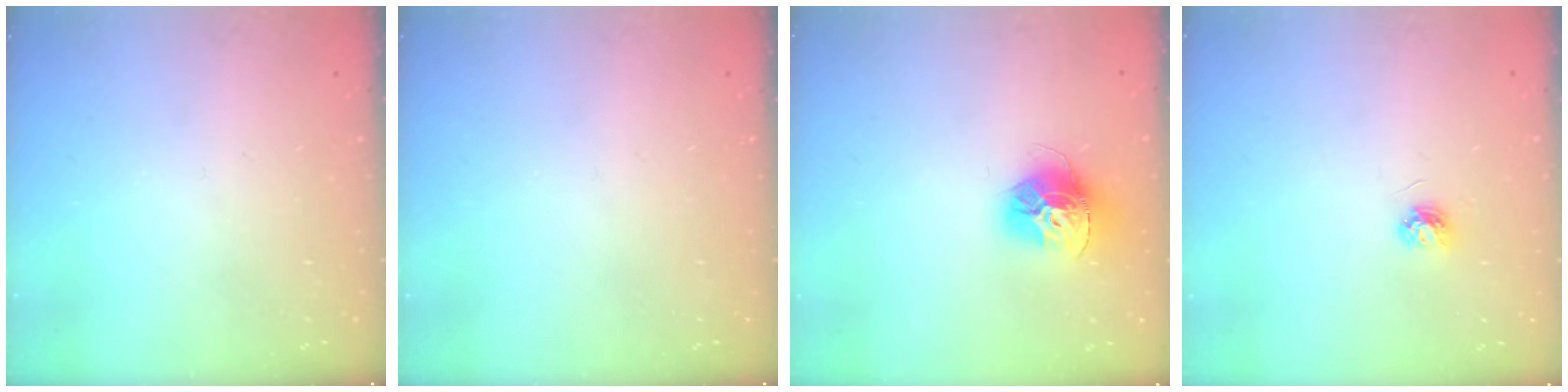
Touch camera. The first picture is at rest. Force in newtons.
{"total": 0.0}
{"total": 13.9, "press": 13.8, "slide": 1.4}
{"total": 3.9, "press": 3.9, "slide": 0.4}